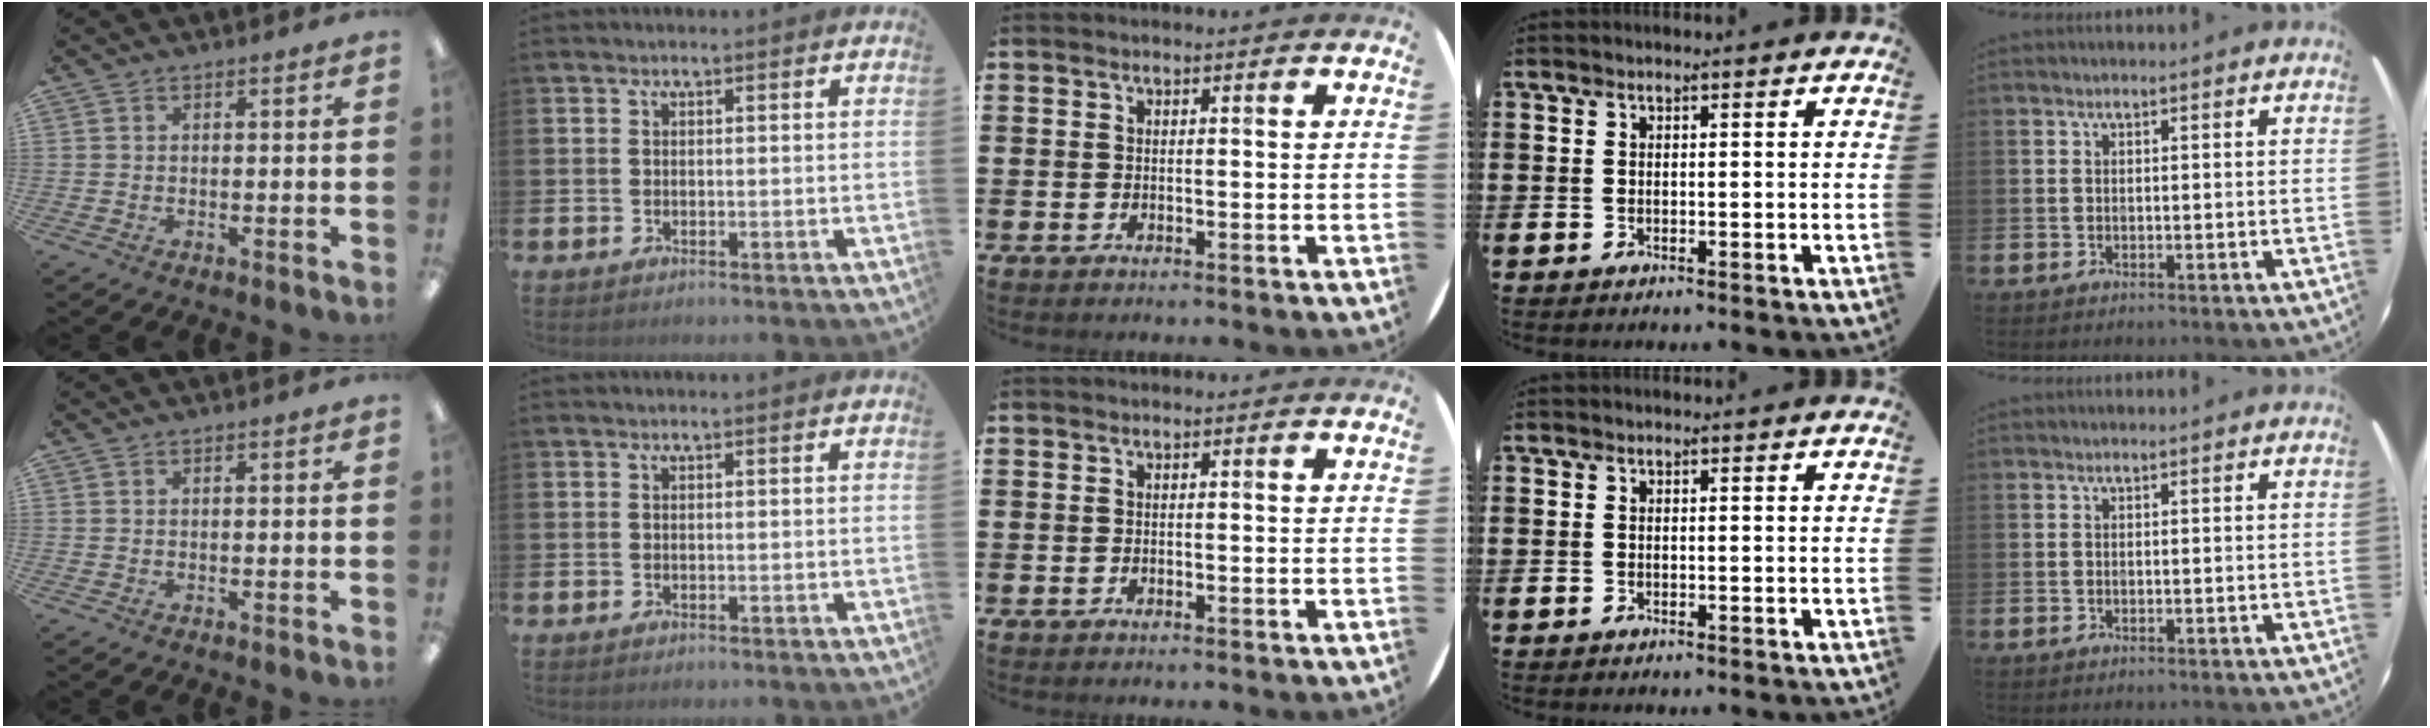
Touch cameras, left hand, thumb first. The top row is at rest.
{}